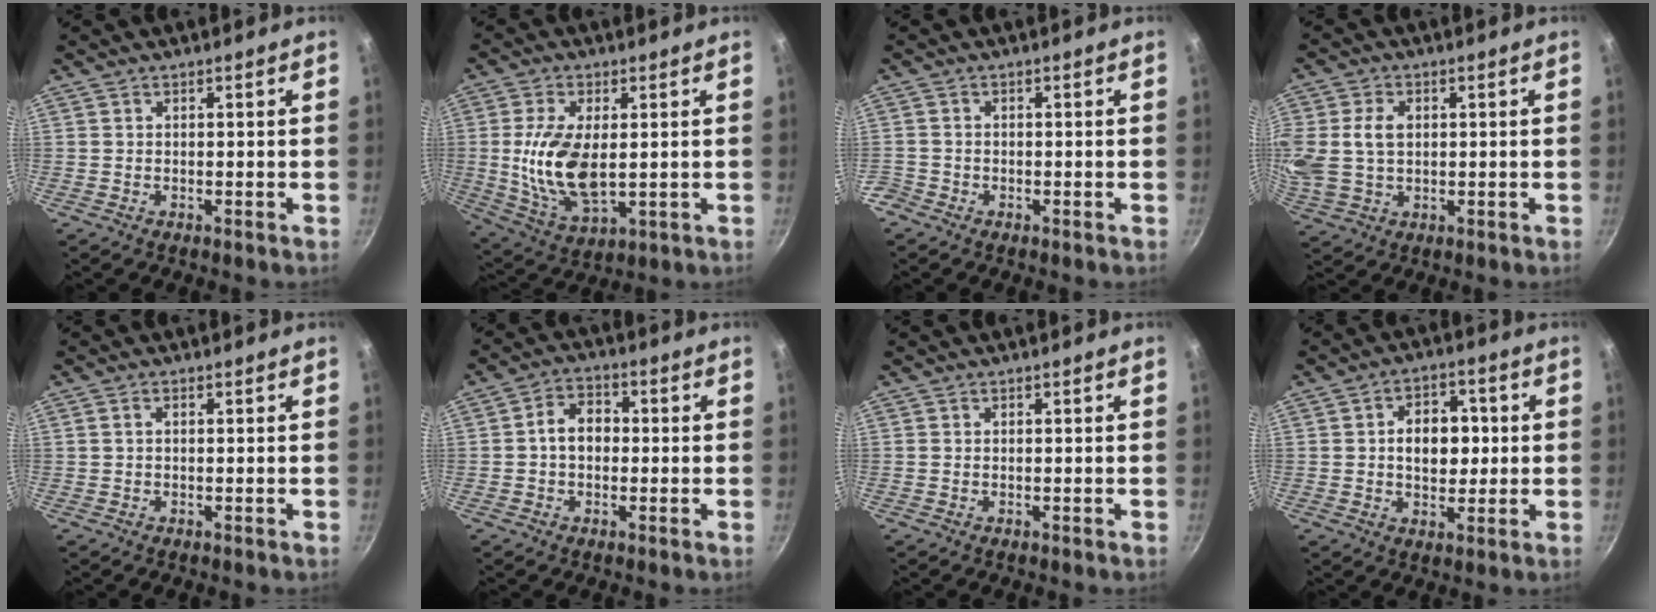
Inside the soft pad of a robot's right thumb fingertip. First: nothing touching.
{"total": 13.5, "force": [0.7, 7.0, 11.5], "torque": [-0.222, -0.013, 0.019]}
{"total": 2.4, "force": [-1.5, 1.8, 0.4], "torque": [-0.013, 0.007, -0.032]}
{"total": 10.5, "force": [1.3, 7.7, 7.0], "torque": [-0.154, 0.008, 0.025]}
{"total": 0.8, "force": [0.1, 0.4, 0.7], "torque": [-0.013, 0.004, 0.001]}
{"total": 6.0, "force": [-0.2, 4.6, 3.9], "torque": [-0.039, 0.020, -0.013]}
{"total": 0.0}
{"total": 9.1, "force": [0.7, 6.5, 6.4], "torque": [-0.057, 0.008, 0.006]}